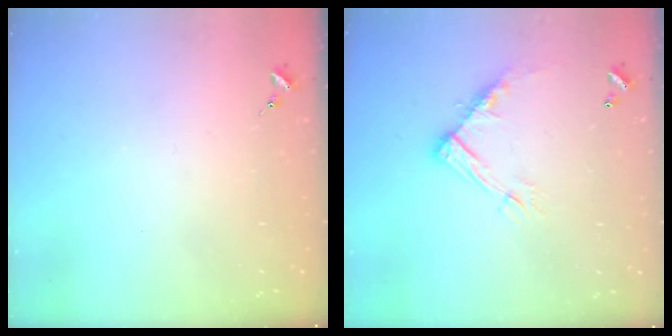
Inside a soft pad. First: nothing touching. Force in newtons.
{"total": 11.8, "press": 11.8, "slide": 0.5}